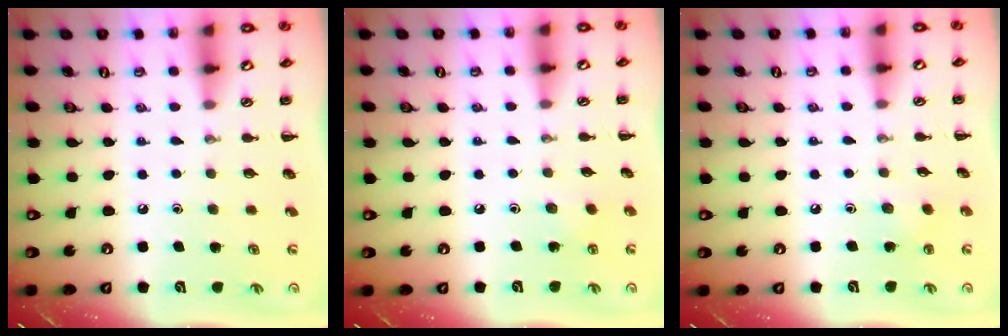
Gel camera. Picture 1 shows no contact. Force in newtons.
{"total": 2.4, "press": 2.3, "slide": 0.8}
{"total": 3.3, "press": 3.2, "slide": 1.1}